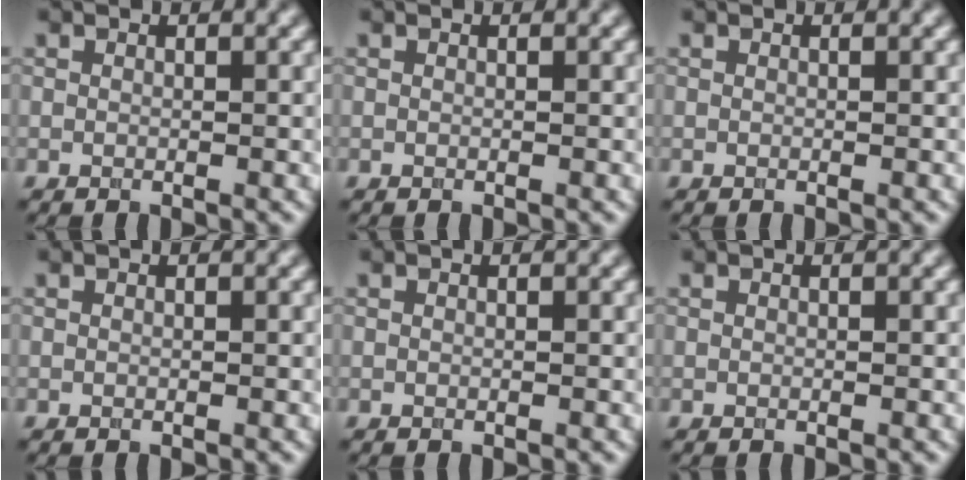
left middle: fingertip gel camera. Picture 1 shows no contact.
{"total": 0.0}
{"total": 0.0}
{"total": 0.0}
{"total": 0.0}
{"total": 0.0}